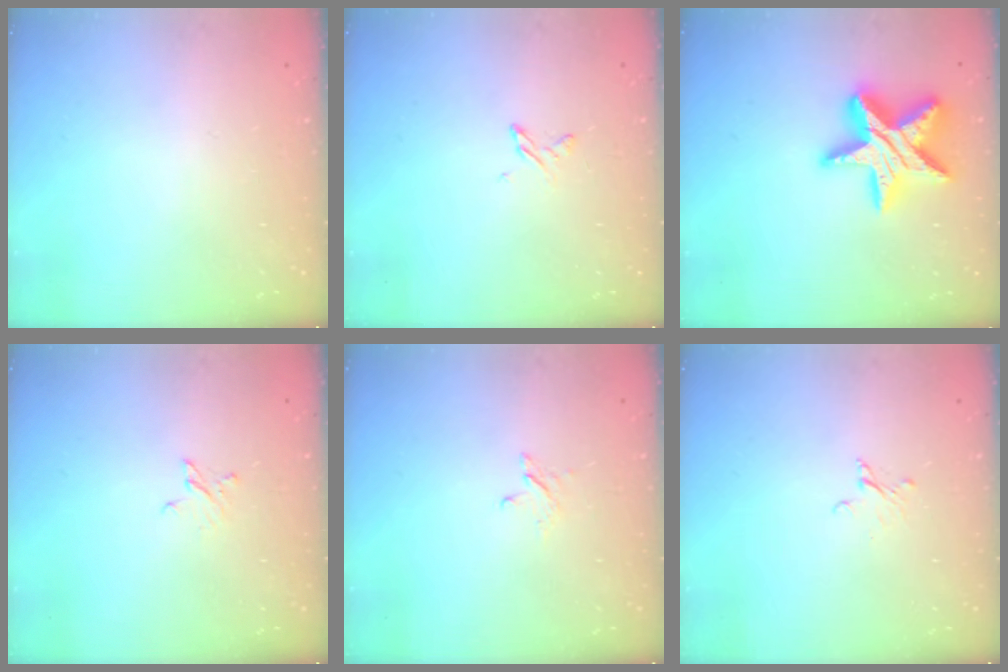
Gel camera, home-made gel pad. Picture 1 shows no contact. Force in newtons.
{"total": 3.4, "press": 3.4, "slide": 0.5}
{"total": 19.8, "press": 19.8, "slide": 1.6}
{"total": 2.9, "press": 2.9, "slide": 0.2}
{"total": 2.8, "press": 2.8, "slide": 0.3}
{"total": 2.0, "press": 2.0, "slide": 0.1}